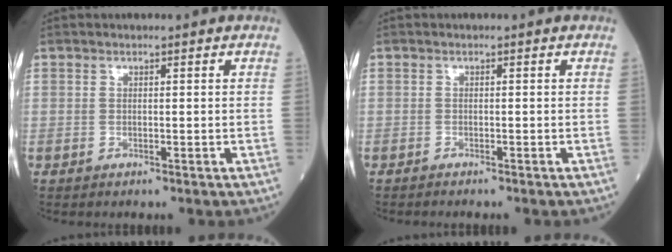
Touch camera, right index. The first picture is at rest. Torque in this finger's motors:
{"motor_torque": [-0.01, 0.03, -0.02, -0.01]}